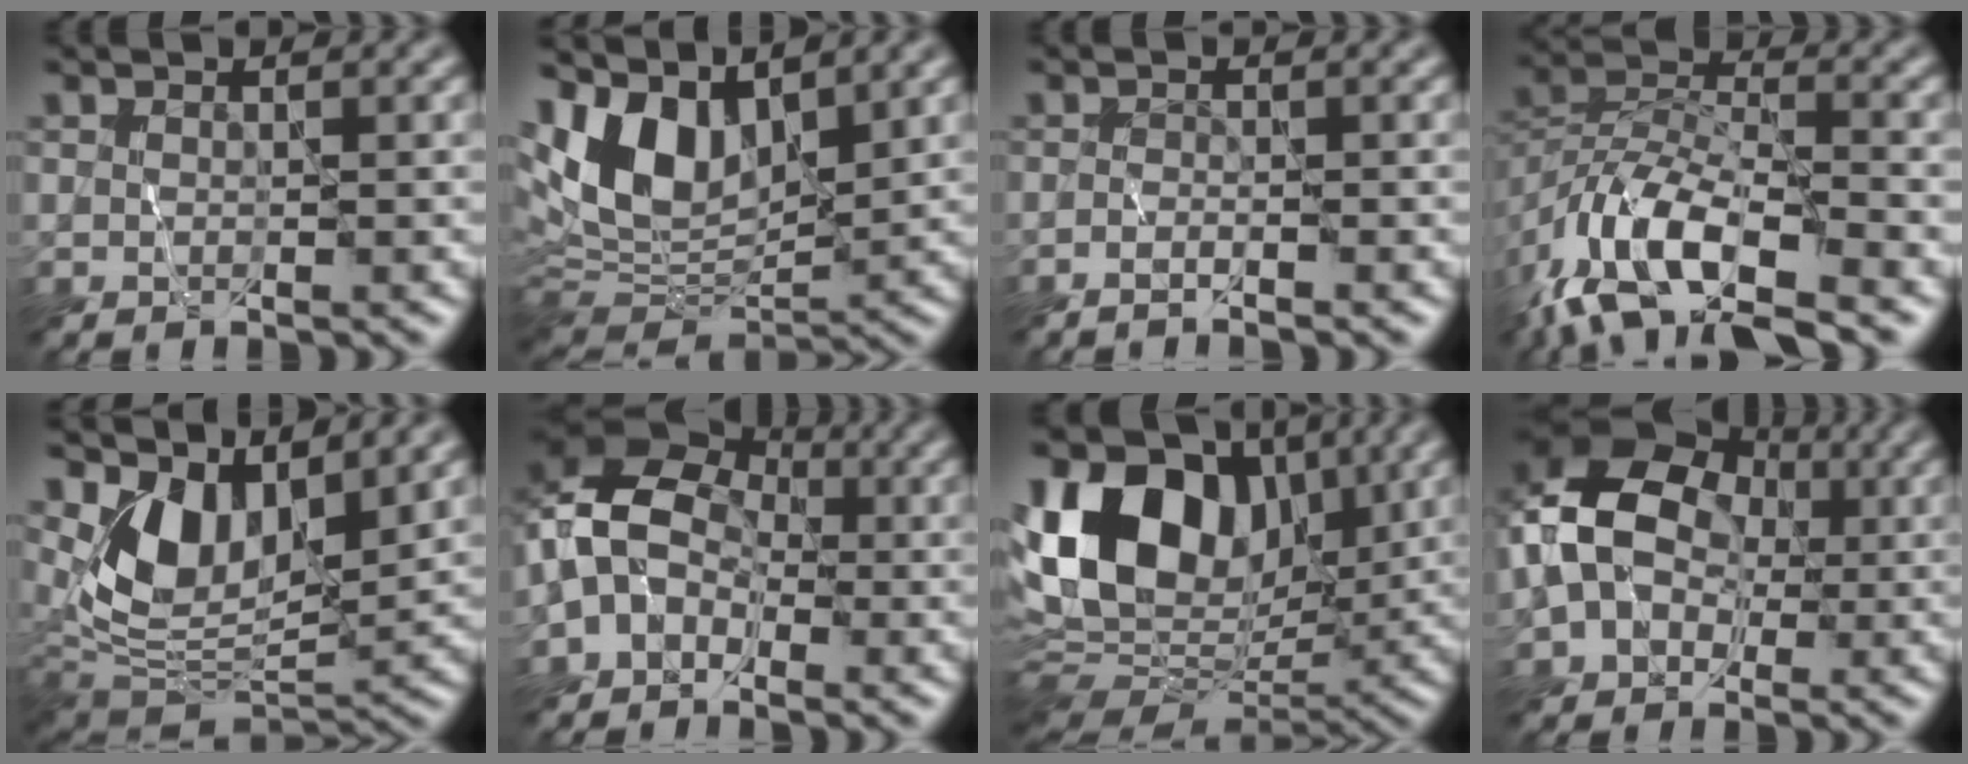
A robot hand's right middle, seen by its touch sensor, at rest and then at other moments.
{"total": 8.5, "force": [4.2, 4.7, 5.7], "torque": [-0.117, -0.005, 0.079]}
{"total": 1.2, "force": [-0.9, 0.1, 0.8], "torque": [-0.015, 0.000, -0.021]}
{"total": 12.0, "force": [-7.3, 5.1, 8.1], "torque": [-0.154, 0.000, -0.145]}
{"total": 6.7, "force": [3.1, 3.8, 4.5], "torque": [-0.088, -0.025, 0.064]}
{"total": 7.7, "force": [-1.2, 6.2, 4.5], "torque": [-0.074, 0.017, -0.043]}
{"total": 15.7, "force": [4.5, 10.4, 10.9], "torque": [-0.193, 0.032, 0.075]}
{"total": 12.1, "force": [1.1, 9.9, 7.0], "torque": [-0.151, 0.027, -0.010]}